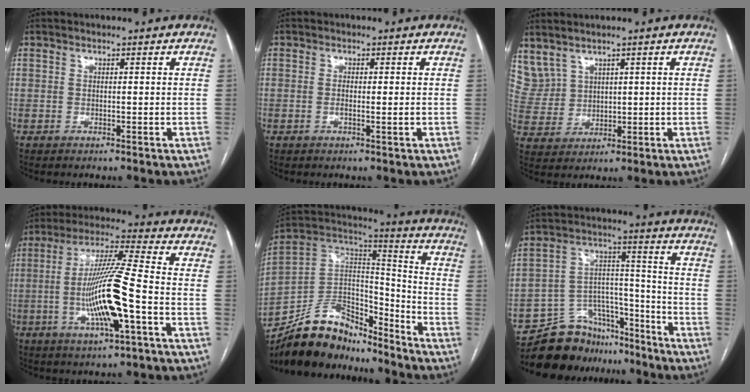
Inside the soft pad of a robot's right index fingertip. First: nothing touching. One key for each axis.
{"total": 2.1, "fx": -0.1, "fy": 0.4, "fz": 2.0, "tx": -0.036, "ty": 0.001, "tz": 0.002}
{"total": 8.1, "fx": 5.2, "fy": 5.9, "fz": 2.0, "tx": -0.070, "ty": 0.028, "tz": 0.133}
{"total": 14.4, "fx": -3.4, "fy": 0.7, "fz": 14.0, "tx": -0.269, "ty": -0.001, "tz": -0.062}
{"total": 17.7, "fx": -15.0, "fy": 7.6, "fz": 5.6, "tx": -0.098, "ty": 0.059, "tz": -0.260}
{"total": 13.7, "fx": -12.1, "fy": 6.3, "fz": 1.8, "tx": -0.019, "ty": 0.065, "tz": -0.200}